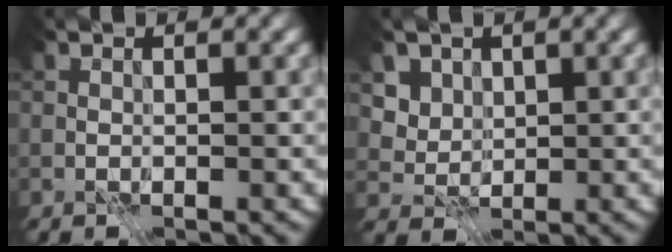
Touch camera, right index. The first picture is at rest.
{"total": 4.3, "force": [2.3, 3.2, 1.5], "torque": [-0.048, -0.012, 0.056]}